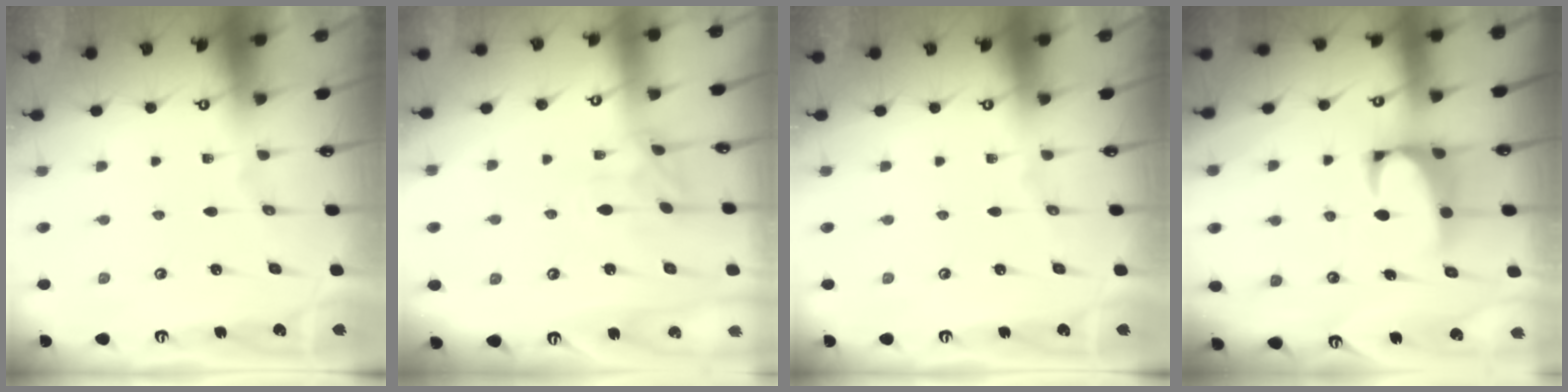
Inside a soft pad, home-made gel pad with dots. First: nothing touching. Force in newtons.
{"total": 0.0}
{"total": 0.0}
{"total": 3.5, "press": 3.3, "slide": 1.0}